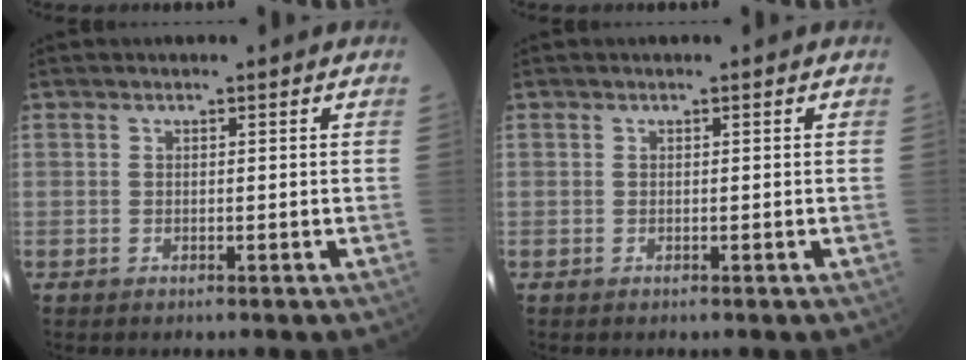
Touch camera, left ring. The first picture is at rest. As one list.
[{"total": 0.0}]